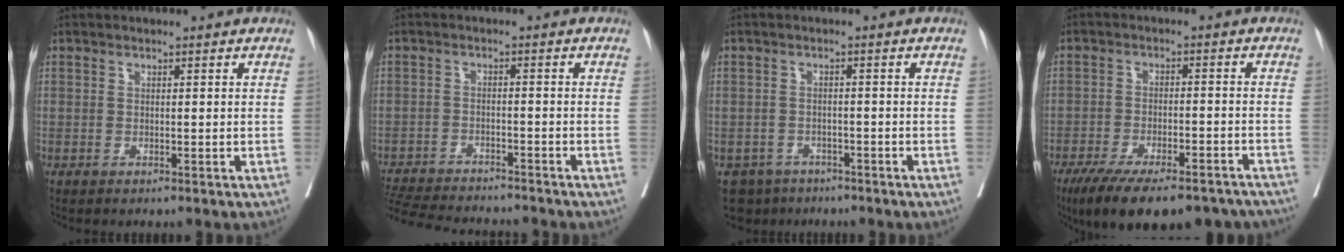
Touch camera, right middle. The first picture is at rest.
{"total": 14.2, "force": [-13.1, 2.3, 4.9], "torque": [-0.104, -0.013, -0.192]}
{"total": 4.6, "force": [-3.4, 3.1, 0.1], "torque": [0.002, 0.003, -0.051]}
{"total": 19.3, "force": [-15.5, 5.7, 10.0], "torque": [-0.147, -0.011, -0.213]}